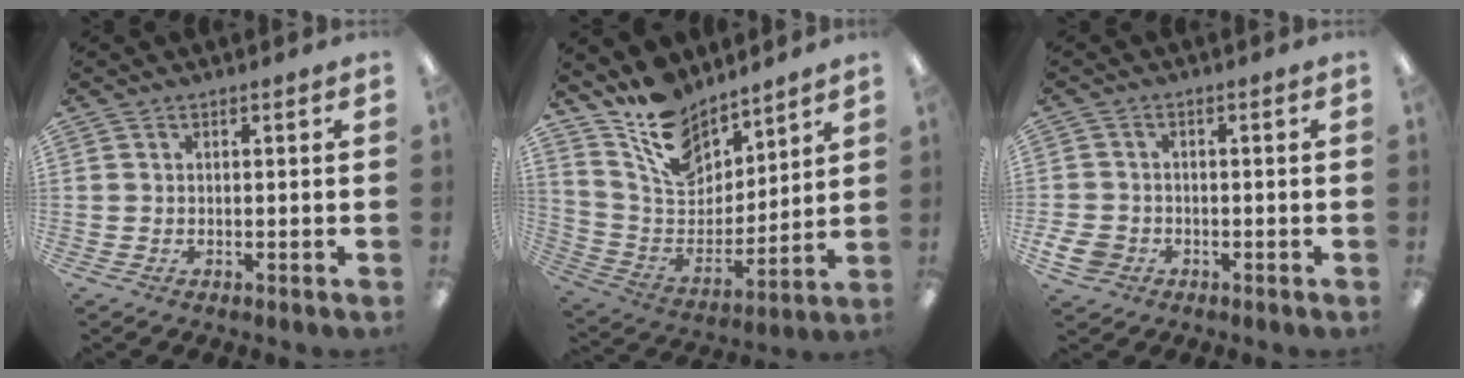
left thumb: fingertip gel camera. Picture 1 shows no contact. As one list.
[{"total": 15.6, "force": [12.4, 8.0, 5.0], "torque": [-0.116, -0.082, 0.235]}, {"total": 4.6, "force": [-1.8, 3.8, 2.0], "torque": [-0.050, 0.006, -0.034]}]